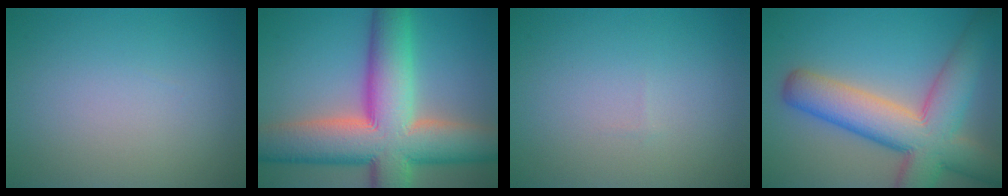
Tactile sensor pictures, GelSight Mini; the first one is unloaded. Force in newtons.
{"total": 14.2, "press": 14.2, "slide": 0.9}
{"total": 0.0}
{"total": 10.3, "press": 10.3, "slide": 0.5}